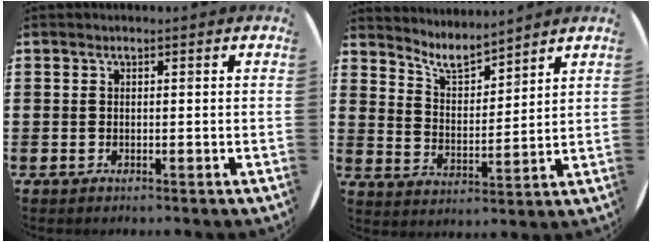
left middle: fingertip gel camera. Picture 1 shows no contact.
{"total": 6.3, "force": [5.8, 1.4, 1.9], "torque": [-0.055, -0.028, 0.105]}